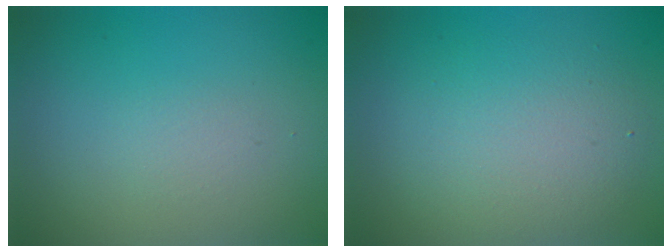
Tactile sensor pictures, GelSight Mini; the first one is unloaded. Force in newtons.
{"total": 4.4, "press": 4.4, "slide": 0.2}